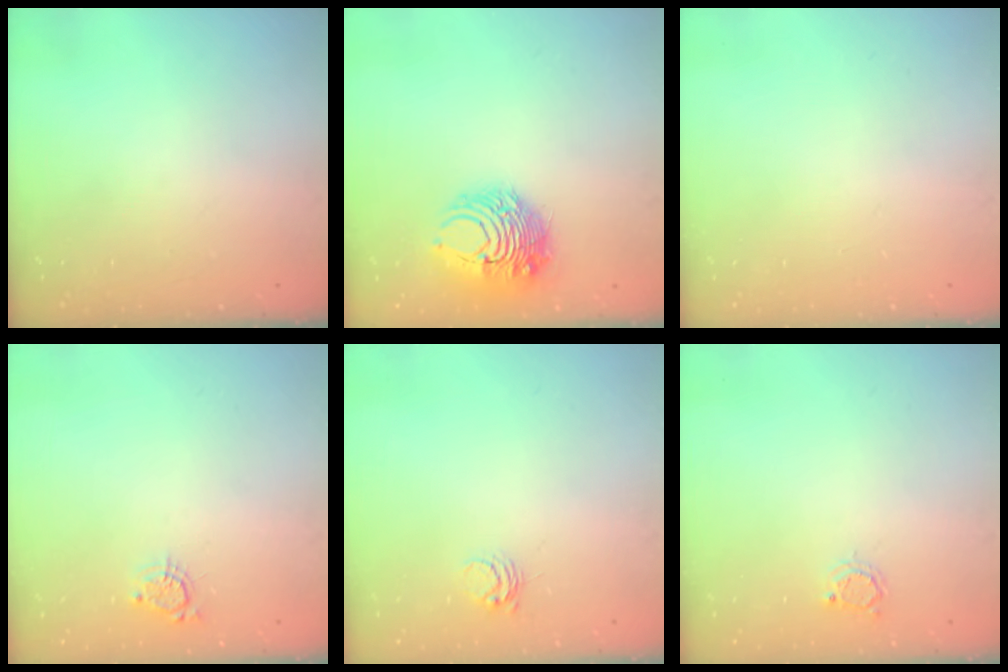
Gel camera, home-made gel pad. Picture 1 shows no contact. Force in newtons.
{"total": 10.4, "press": 10.4, "slide": 0.7}
{"total": 0.0}
{"total": 4.0, "press": 4.0, "slide": 0.3}
{"total": 4.4, "press": 4.4, "slide": 0.3}
{"total": 3.0, "press": 3.0, "slide": 0.4}